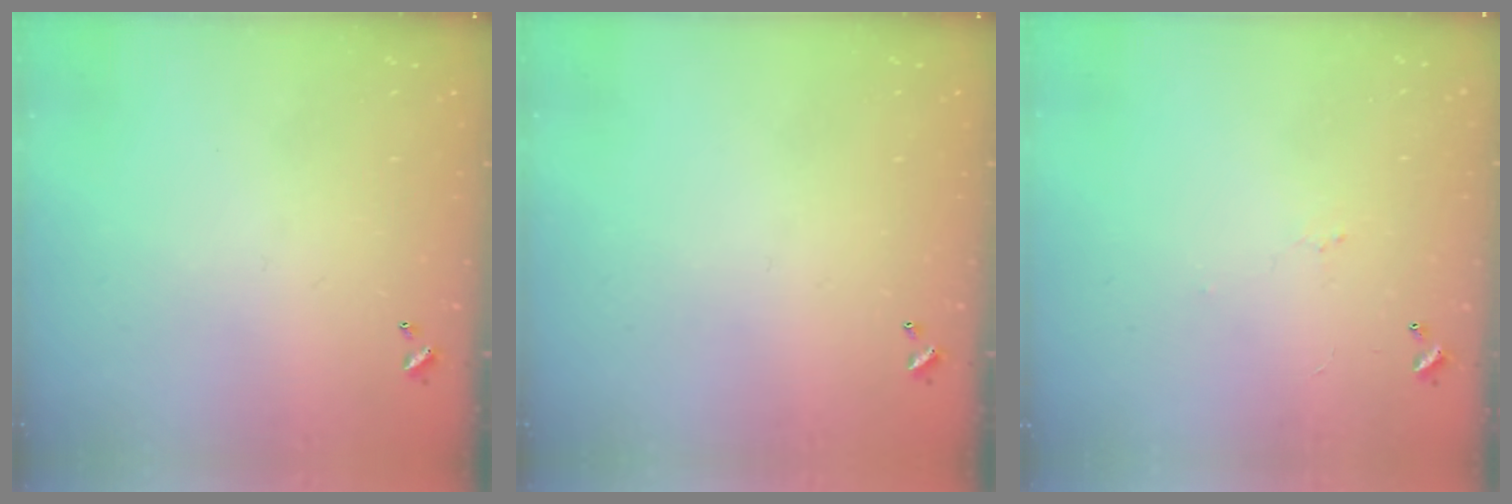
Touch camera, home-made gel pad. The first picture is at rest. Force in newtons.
{"total": 0.0}
{"total": 1.9, "press": 1.8, "slide": 0.6}